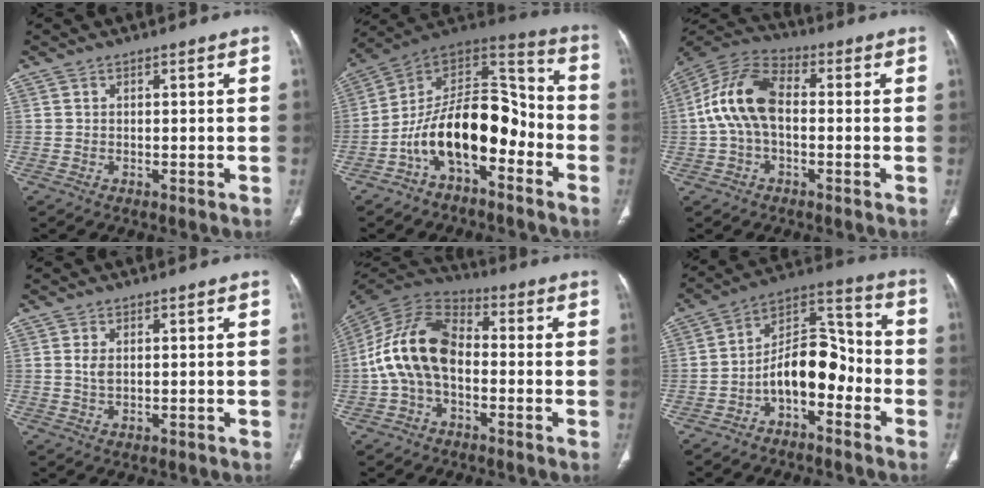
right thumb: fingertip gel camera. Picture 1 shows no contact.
{"total": 17.8, "force": [-6.8, 9.4, 13.5], "torque": [-0.199, 0.090, -0.120]}
{"total": 12.6, "force": [-0.1, 7.5, 10.2], "torque": [-0.203, 0.035, -0.012]}
{"total": 1.9, "force": [0.5, 0.9, 1.6], "torque": [-0.035, -0.007, 0.015]}
{"total": 15.0, "force": [-1.5, 9.5, 11.5], "torque": [-0.220, 0.039, -0.038]}
{"total": 12.2, "force": [-4.3, 6.9, 9.1], "torque": [-0.121, 0.070, -0.080]}